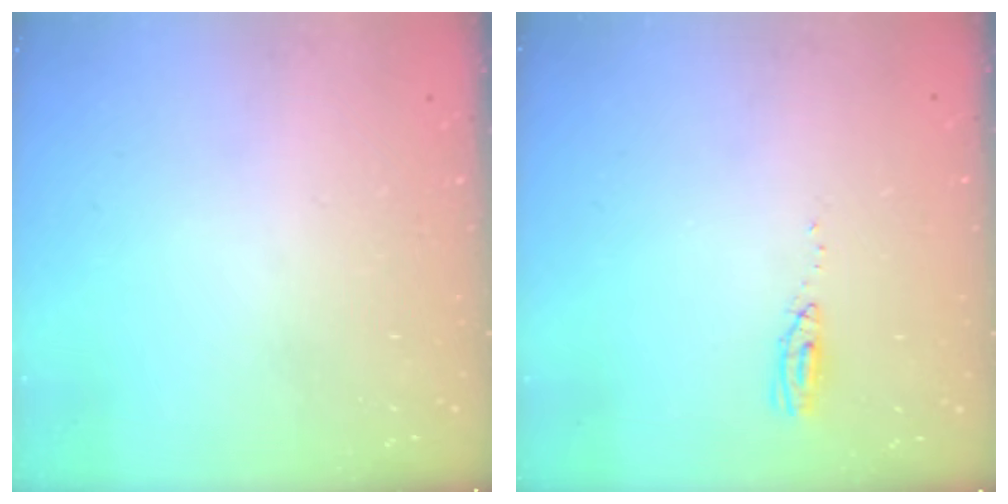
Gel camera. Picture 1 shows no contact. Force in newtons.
{"total": 3.6, "press": 3.3, "slide": 1.5}